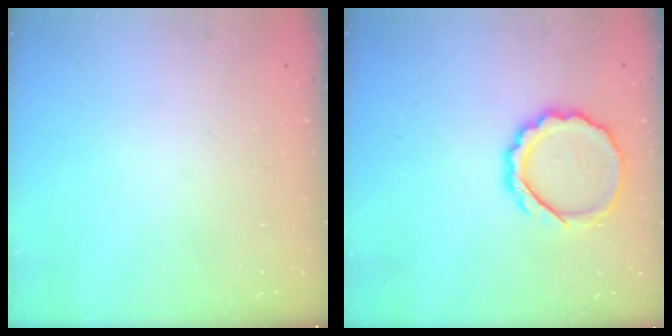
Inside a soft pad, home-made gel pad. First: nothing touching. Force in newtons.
{"total": 9.5, "press": 9.4, "slide": 1.4}